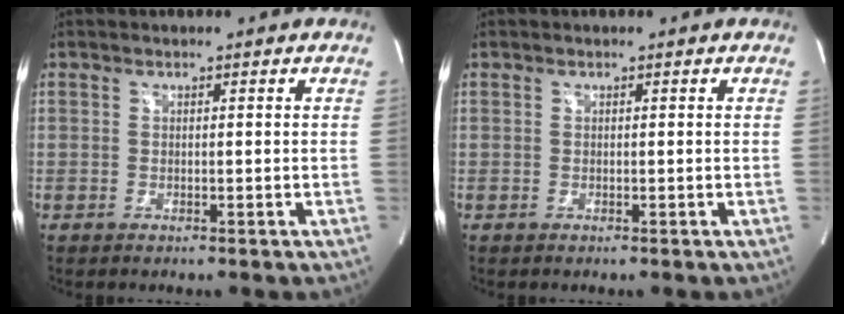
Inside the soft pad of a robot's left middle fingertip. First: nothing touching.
{"total": 0.0}